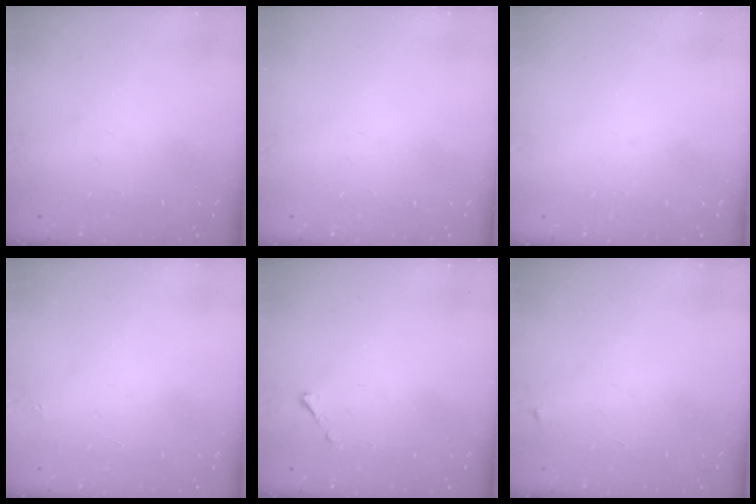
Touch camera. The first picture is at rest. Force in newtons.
{"total": 0.0}
{"total": 1.6, "press": 1.6, "slide": 0.1}
{"total": 1.8, "press": 1.7, "slide": 0.1}
{"total": 2.5, "press": 2.5, "slide": 0.3}
{"total": 2.5, "press": 2.4, "slide": 0.4}